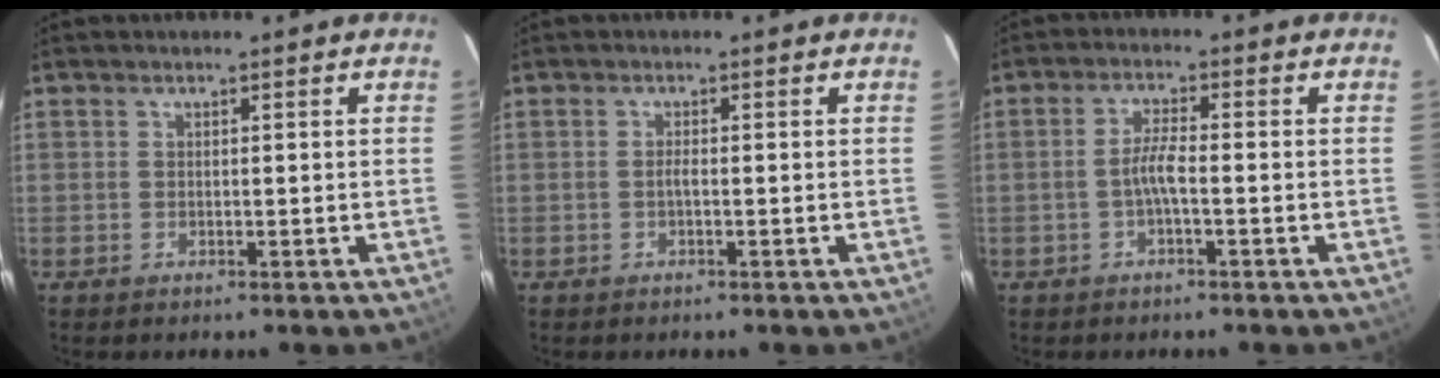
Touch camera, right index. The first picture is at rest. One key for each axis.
{"total": 0.8, "fx": -0.4, "fy": 0.0, "fz": 0.8, "tx": -0.013, "ty": 0.003, "tz": -0.008}
{"total": 3.1, "fx": -1.2, "fy": 0.2, "fz": 2.9, "tx": -0.061, "ty": 0.006, "tz": -0.024}